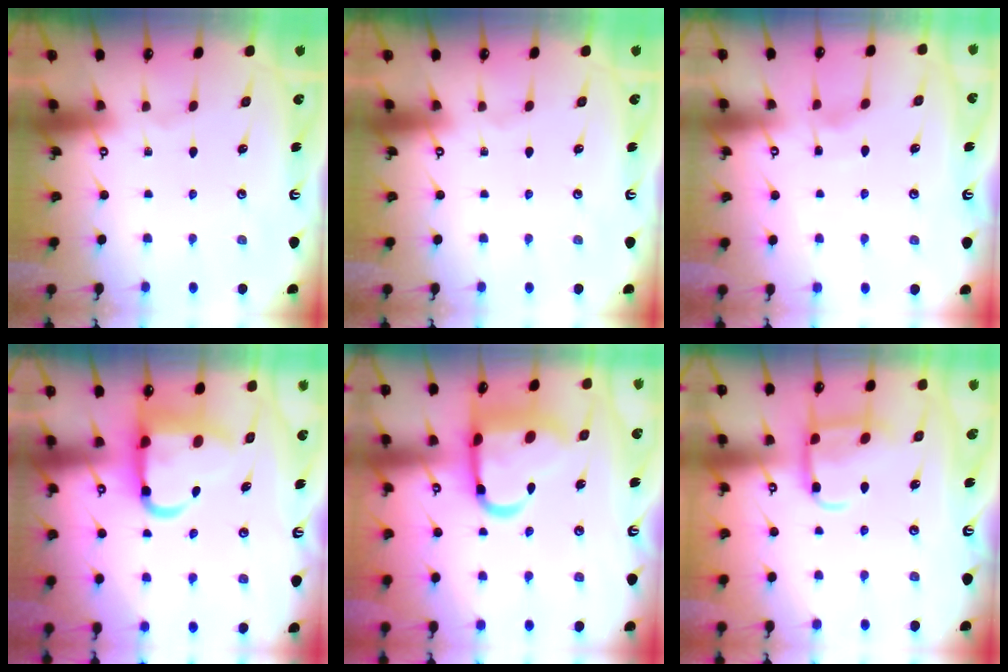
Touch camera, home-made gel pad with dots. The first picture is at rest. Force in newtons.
{"total": 0.0}
{"total": 3.2, "press": 3.2, "slide": 0.4}
{"total": 12.8, "press": 12.7, "slide": 1.7}
{"total": 16.3, "press": 16.2, "slide": 1.9}
{"total": 11.8, "press": 11.7, "slide": 1.2}